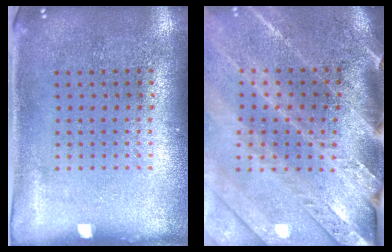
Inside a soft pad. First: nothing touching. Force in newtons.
{"total": 3.6, "press": 3.0, "slide": 2.0}